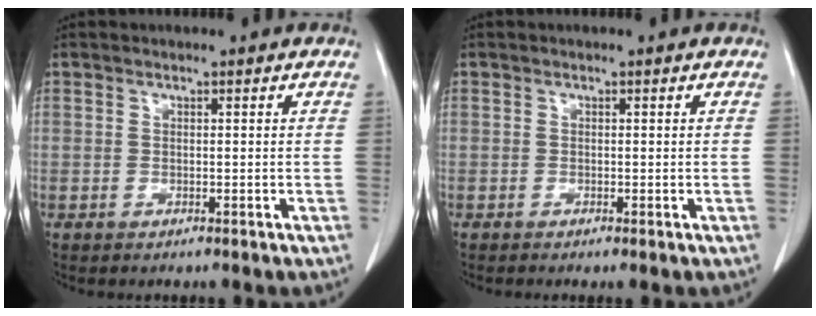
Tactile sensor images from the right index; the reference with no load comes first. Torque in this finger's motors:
{"motor_torque": [-0.06, 0.08, -0.09, 0.02]}